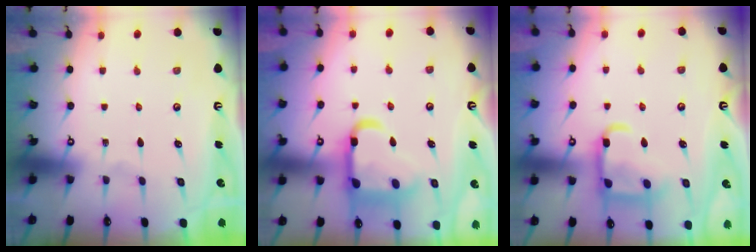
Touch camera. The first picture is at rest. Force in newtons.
{"total": 17.1, "press": 17.0, "slide": 1.3}
{"total": 14.1, "press": 14.1, "slide": 1.3}